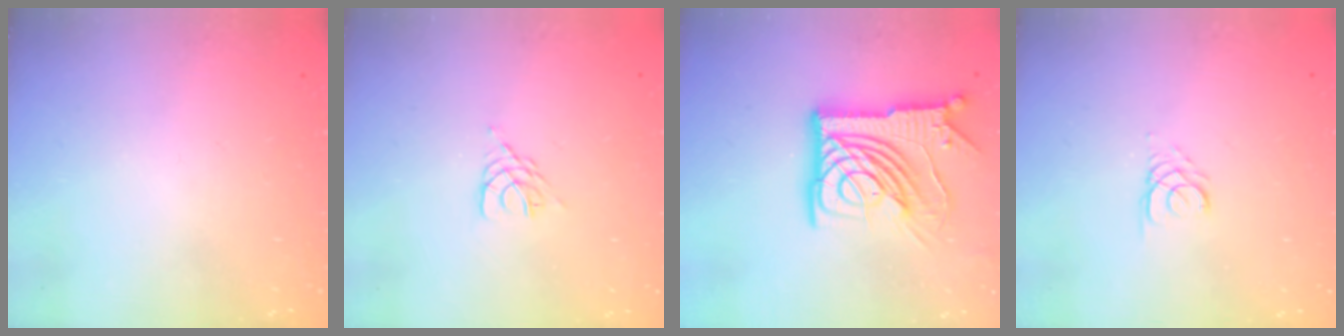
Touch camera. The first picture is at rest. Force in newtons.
{"total": 3.0, "press": 3.0, "slide": 0.5}
{"total": 20.4, "press": 20.2, "slide": 2.3}
{"total": 2.6, "press": 2.6, "slide": 0.3}